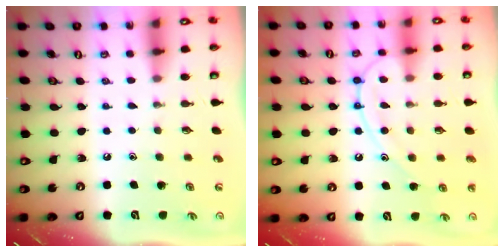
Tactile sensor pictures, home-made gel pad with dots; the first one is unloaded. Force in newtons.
{"total": 14.0, "press": 14.0, "slide": 1.3}